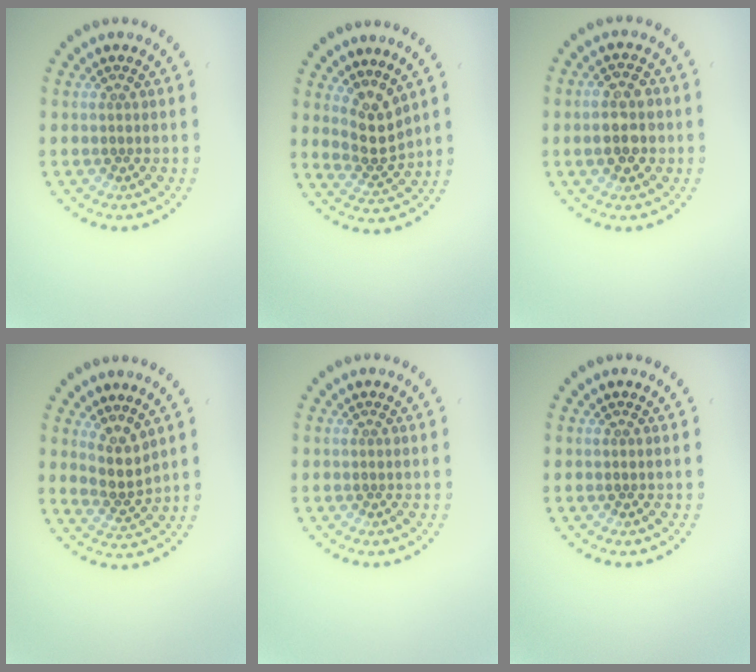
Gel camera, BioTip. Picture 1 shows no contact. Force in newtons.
{"total": 2.9, "press": 2.3, "slide": 1.7}
{"total": 3.4, "press": 3.4, "slide": 0.5}
{"total": 2.5, "press": 1.8, "slide": 1.7}
{"total": 0.0}
{"total": 0.0}